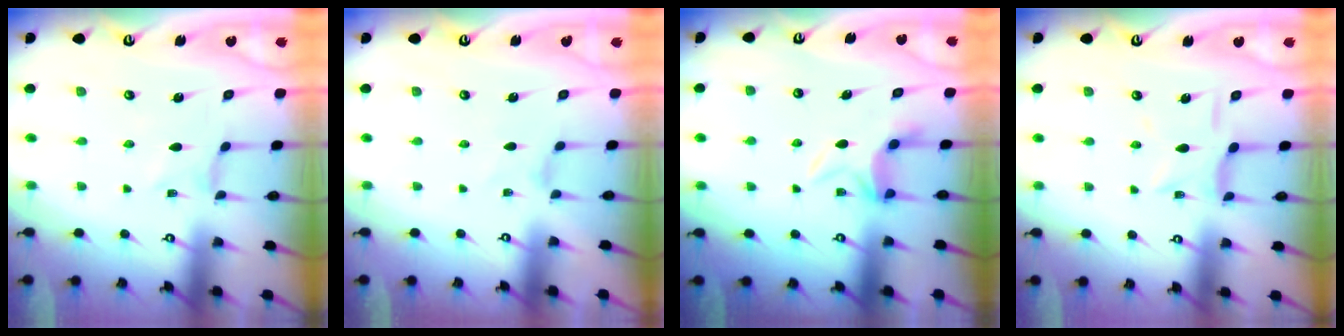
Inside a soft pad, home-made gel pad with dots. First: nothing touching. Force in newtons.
{"total": 0.0}
{"total": 7.5, "press": 7.4, "slide": 1.1}
{"total": 6.9, "press": 6.9, "slide": 0.5}